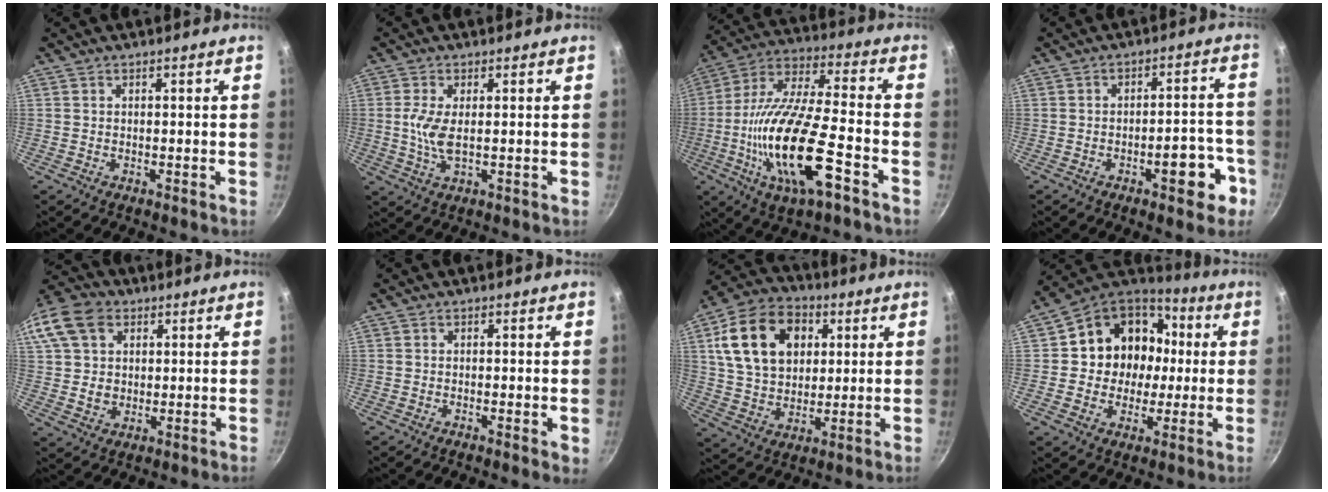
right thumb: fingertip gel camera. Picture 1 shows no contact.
{"total": 5.1, "force": [0.3, 1.9, 4.8], "torque": [-0.110, -0.003, 0.006]}
{"total": 21.5, "force": [-7.2, 6.6, 19.1], "torque": [-0.363, 0.023, -0.143]}
{"total": 8.8, "force": [-4.2, 3.6, 6.9], "torque": [-0.057, 0.039, -0.051]}
{"total": 17.9, "force": [6.4, 13.7, 9.5], "torque": [-0.204, 0.023, 0.114]}
{"total": 1.4, "force": [-0.1, 0.4, 1.4], "torque": [-0.020, -0.004, -0.003]}
{"total": 18.6, "force": [5.4, 13.3, 11.8], "torque": [-0.188, 0.003, 0.090]}
{"total": 17.1, "force": [1.6, 15.1, 7.9], "torque": [-0.101, 0.033, 0.021]}